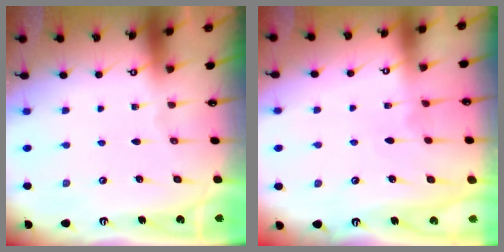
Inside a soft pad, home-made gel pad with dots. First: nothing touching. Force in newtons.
{"total": 4.0, "press": 4.0, "slide": 0.1}